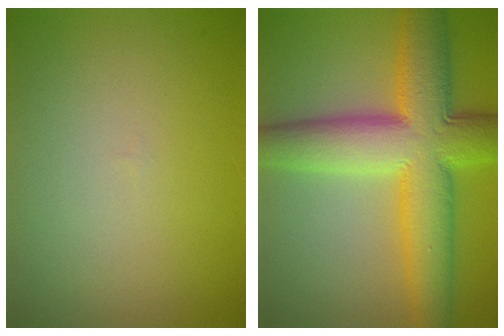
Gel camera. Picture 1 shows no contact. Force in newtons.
{"total": 11.1, "press": 11.1, "slide": 0.2}